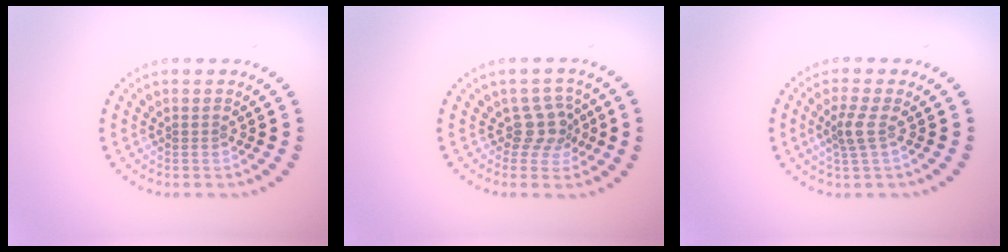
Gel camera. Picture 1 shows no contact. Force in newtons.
{"total": 2.6, "press": 2.0, "slide": 1.7}
{"total": 2.0, "press": 1.6, "slide": 1.2}